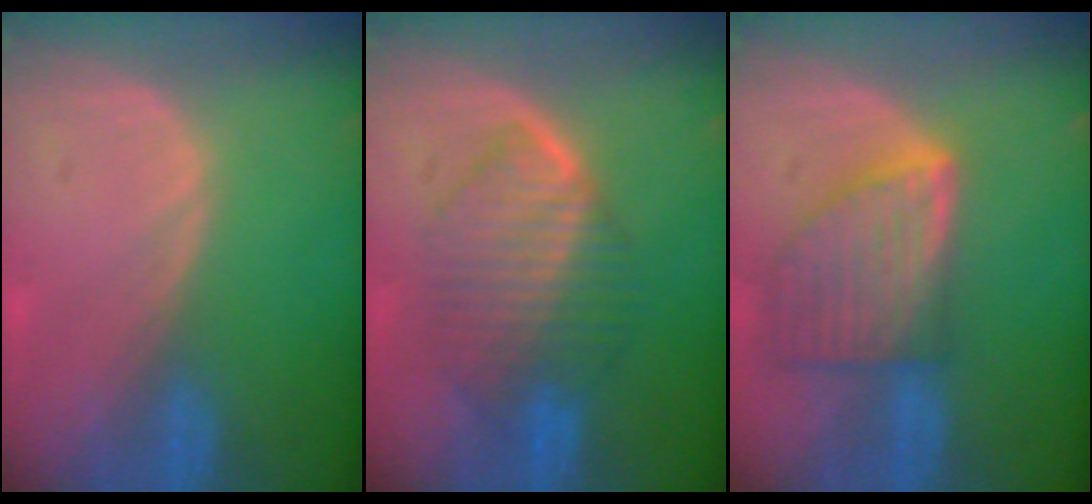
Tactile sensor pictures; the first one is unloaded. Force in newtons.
{"total": 7.5, "press": 7.5, "slide": 0.4}
{"total": 8.2, "press": 7.4, "slide": 3.5}